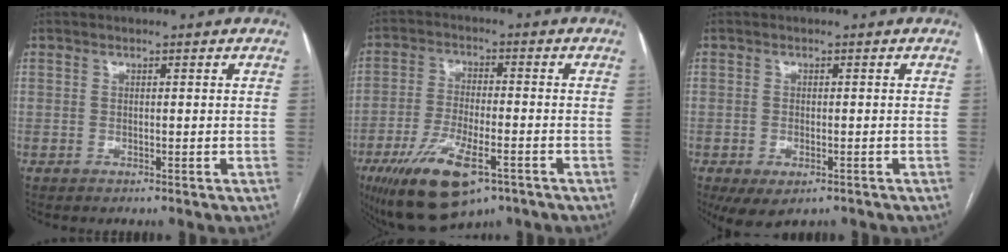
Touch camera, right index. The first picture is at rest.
{"total": 13.2, "force": [-7.3, 4.4, 10.1], "torque": [-0.192, -0.015, -0.116]}
{"total": 5.5, "force": [-3.3, 2.5, 3.5], "torque": [-0.057, -0.009, -0.047]}